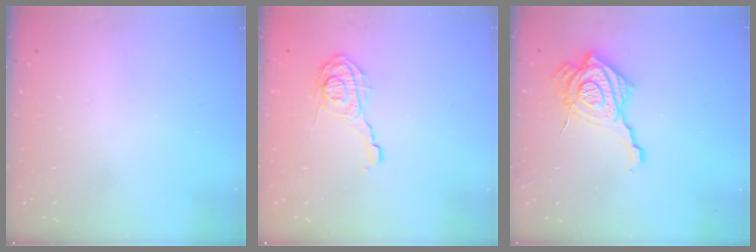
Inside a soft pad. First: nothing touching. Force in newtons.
{"total": 12.1, "press": 12.0, "slide": 0.7}
{"total": 20.0, "press": 19.9, "slide": 2.3}